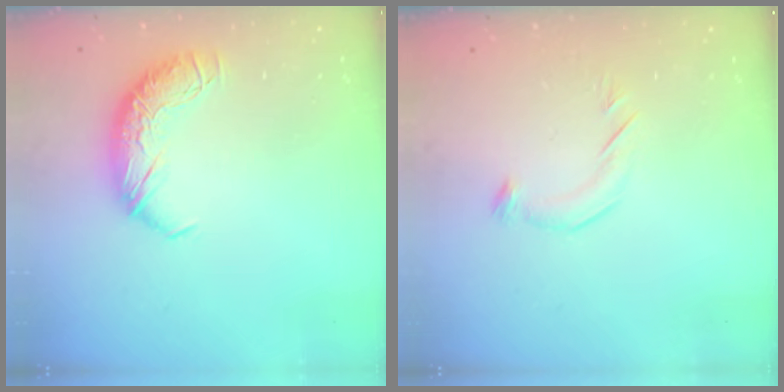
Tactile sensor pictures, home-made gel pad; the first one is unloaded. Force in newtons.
{"total": 5.5, "press": 5.4, "slide": 1.4}